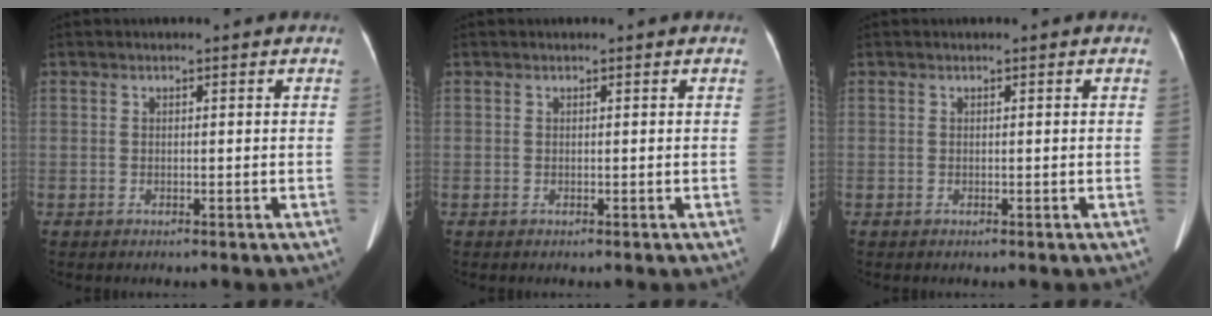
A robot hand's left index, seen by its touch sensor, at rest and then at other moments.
{"total": 0.0}
{"total": 0.0}